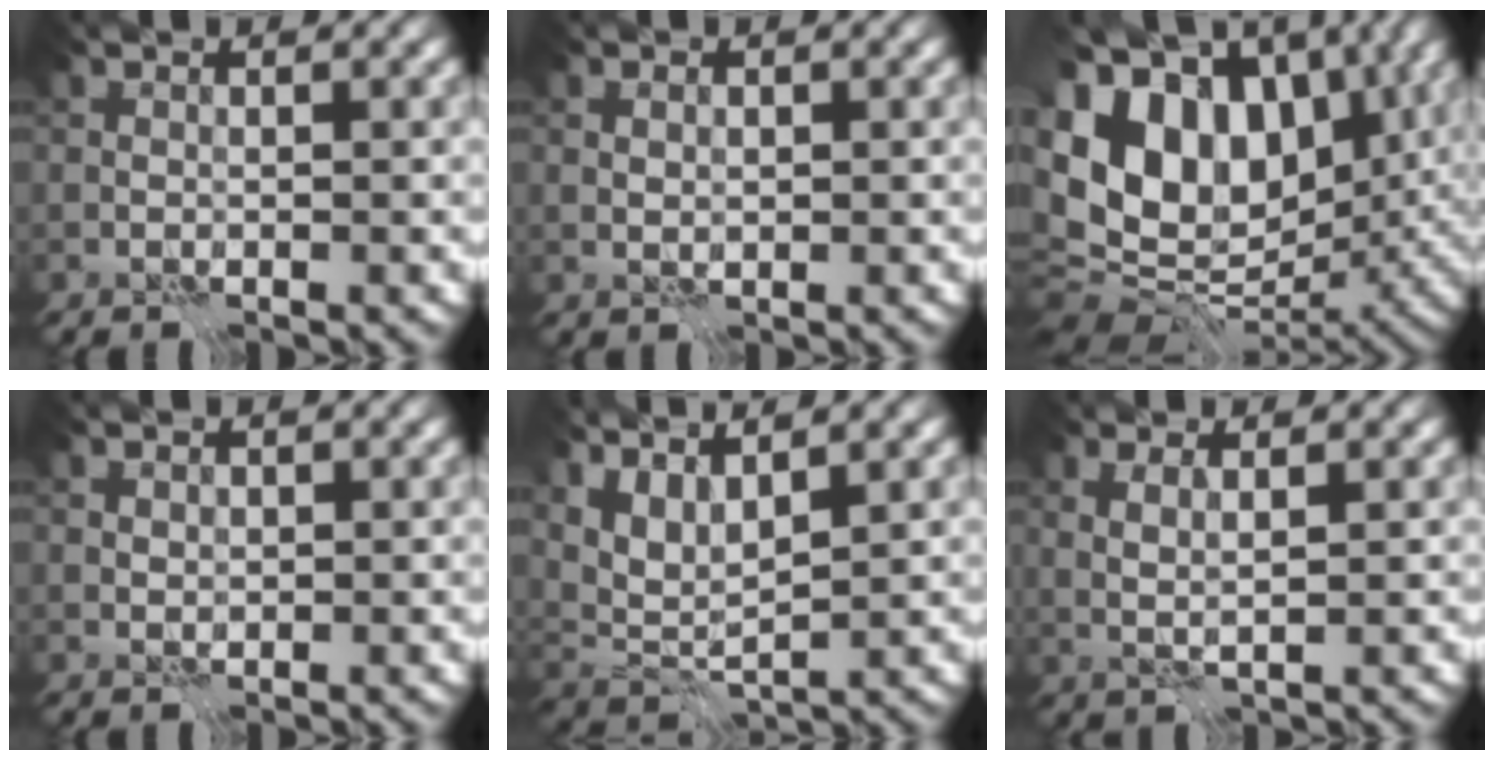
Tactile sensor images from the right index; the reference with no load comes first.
{"total": 1.0, "force": [0.3, 0.6, 0.7], "torque": [-0.013, 0.001, 0.009]}
{"total": 15.1, "force": [3.2, 10.1, 10.8], "torque": [-0.213, 0.025, 0.057]}
{"total": 0.7, "force": [0.4, 0.6, 0.2], "torque": [-0.004, -0.001, 0.007]}
{"total": 4.3, "force": [3.0, 1.3, 2.8], "torque": [-0.065, -0.005, 0.067]}
{"total": 1.8, "force": [0.8, 0.1, 1.6], "torque": [-0.036, 0.003, 0.020]}